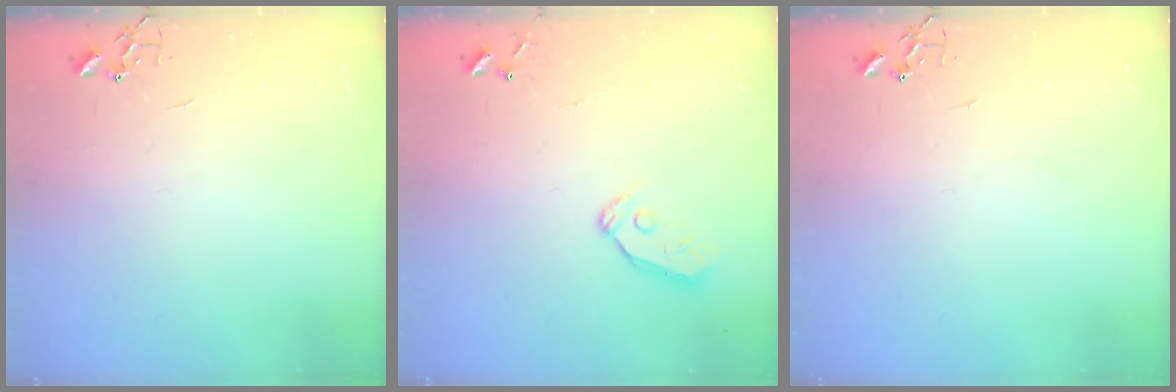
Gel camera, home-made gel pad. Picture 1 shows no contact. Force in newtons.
{"total": 4.4, "press": 4.4, "slide": 0.5}
{"total": 0.0}